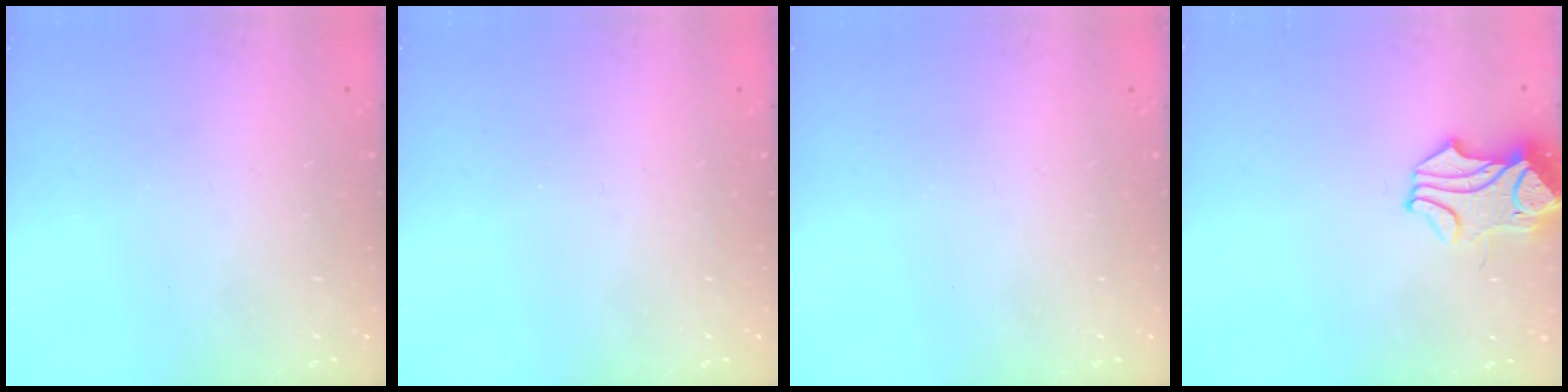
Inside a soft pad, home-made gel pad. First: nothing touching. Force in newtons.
{"total": 0.0}
{"total": 0.0}
{"total": 1.3, "press": 0.2, "slide": 1.3}